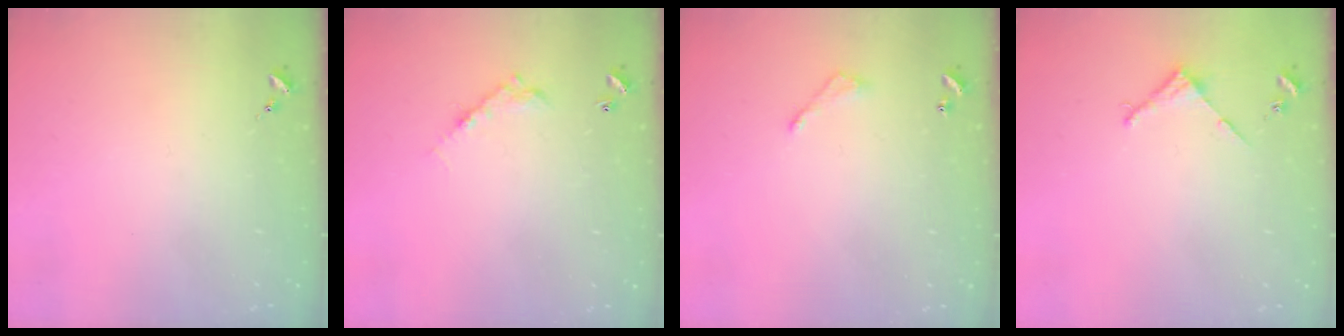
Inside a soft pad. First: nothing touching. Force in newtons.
{"total": 7.7, "press": 7.7, "slide": 0.6}
{"total": 6.0, "press": 6.0, "slide": 0.6}
{"total": 2.9, "press": 2.8, "slide": 0.2}